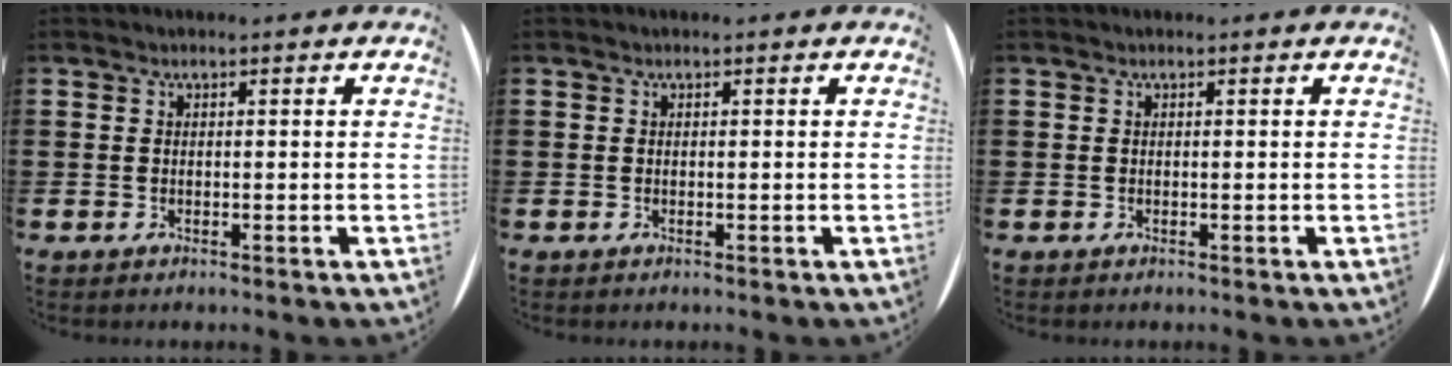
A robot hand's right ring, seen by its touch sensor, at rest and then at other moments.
{"total": 0.0}
{"total": 0.0}